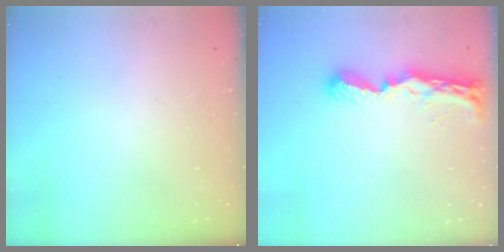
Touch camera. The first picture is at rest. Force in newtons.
{"total": 8.3, "press": 8.3, "slide": 0.6}